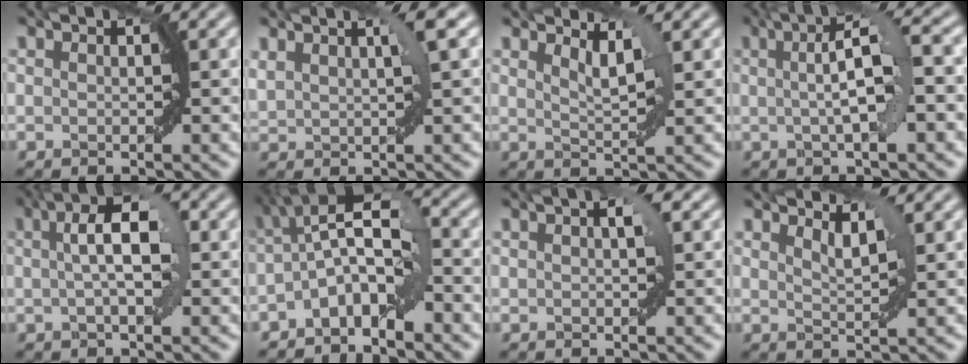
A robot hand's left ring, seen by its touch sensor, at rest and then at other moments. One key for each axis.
{"total": 2.6, "fx": 1.7, "fy": 0.4, "fz": 2.0, "tx": -0.040, "ty": 0.008, "tz": 0.036}
{"total": 2.2, "fx": 1.7, "fy": 0.3, "fz": 1.4, "tx": -0.016, "ty": -0.005, "tz": 0.029}
{"total": 5.5, "fx": 0.5, "fy": 1.0, "fz": 5.4, "tx": -0.088, "ty": 0.009, "tz": 0.005}
{"total": 5.0, "fx": 0.9, "fy": 1.7, "fz": 4.6, "tx": -0.073, "ty": 0.011, "tz": 0.008}
{"total": 6.2, "fx": -2.2, "fy": 2.6, "fz": 5.1, "tx": -0.089, "ty": 0.015, "tz": -0.051}
{"total": 1.7, "fx": 0.6, "fy": 0.6, "fz": 1.4, "tx": -0.020, "ty": 0.004, "tz": 0.012}
{"total": 1.8, "fx": 1.5, "fy": 0.2, "fz": 1.0, "tx": -0.012, "ty": -0.004, "tz": 0.026}